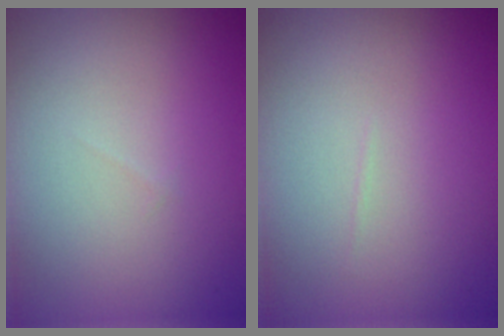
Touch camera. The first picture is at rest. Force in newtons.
{"total": 0.0}